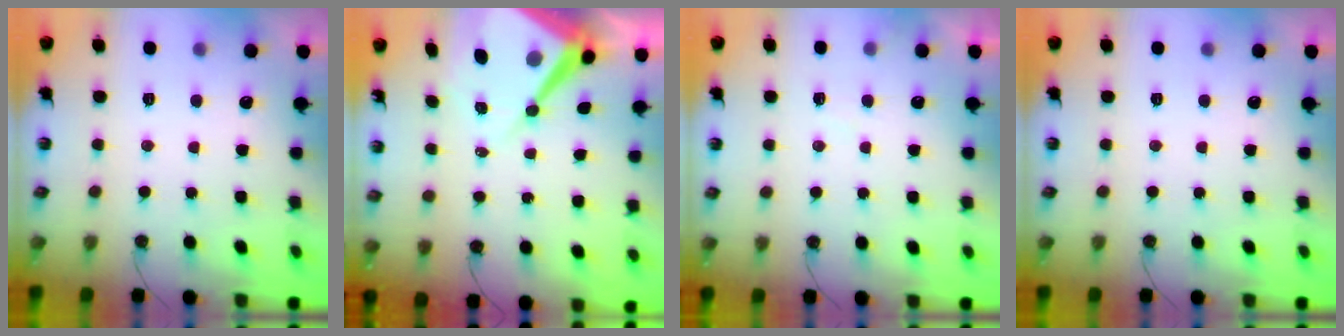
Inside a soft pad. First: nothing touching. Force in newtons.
{"total": 12.8, "press": 12.7, "slide": 1.2}
{"total": 4.5, "press": 4.4, "slide": 0.6}
{"total": 0.0}